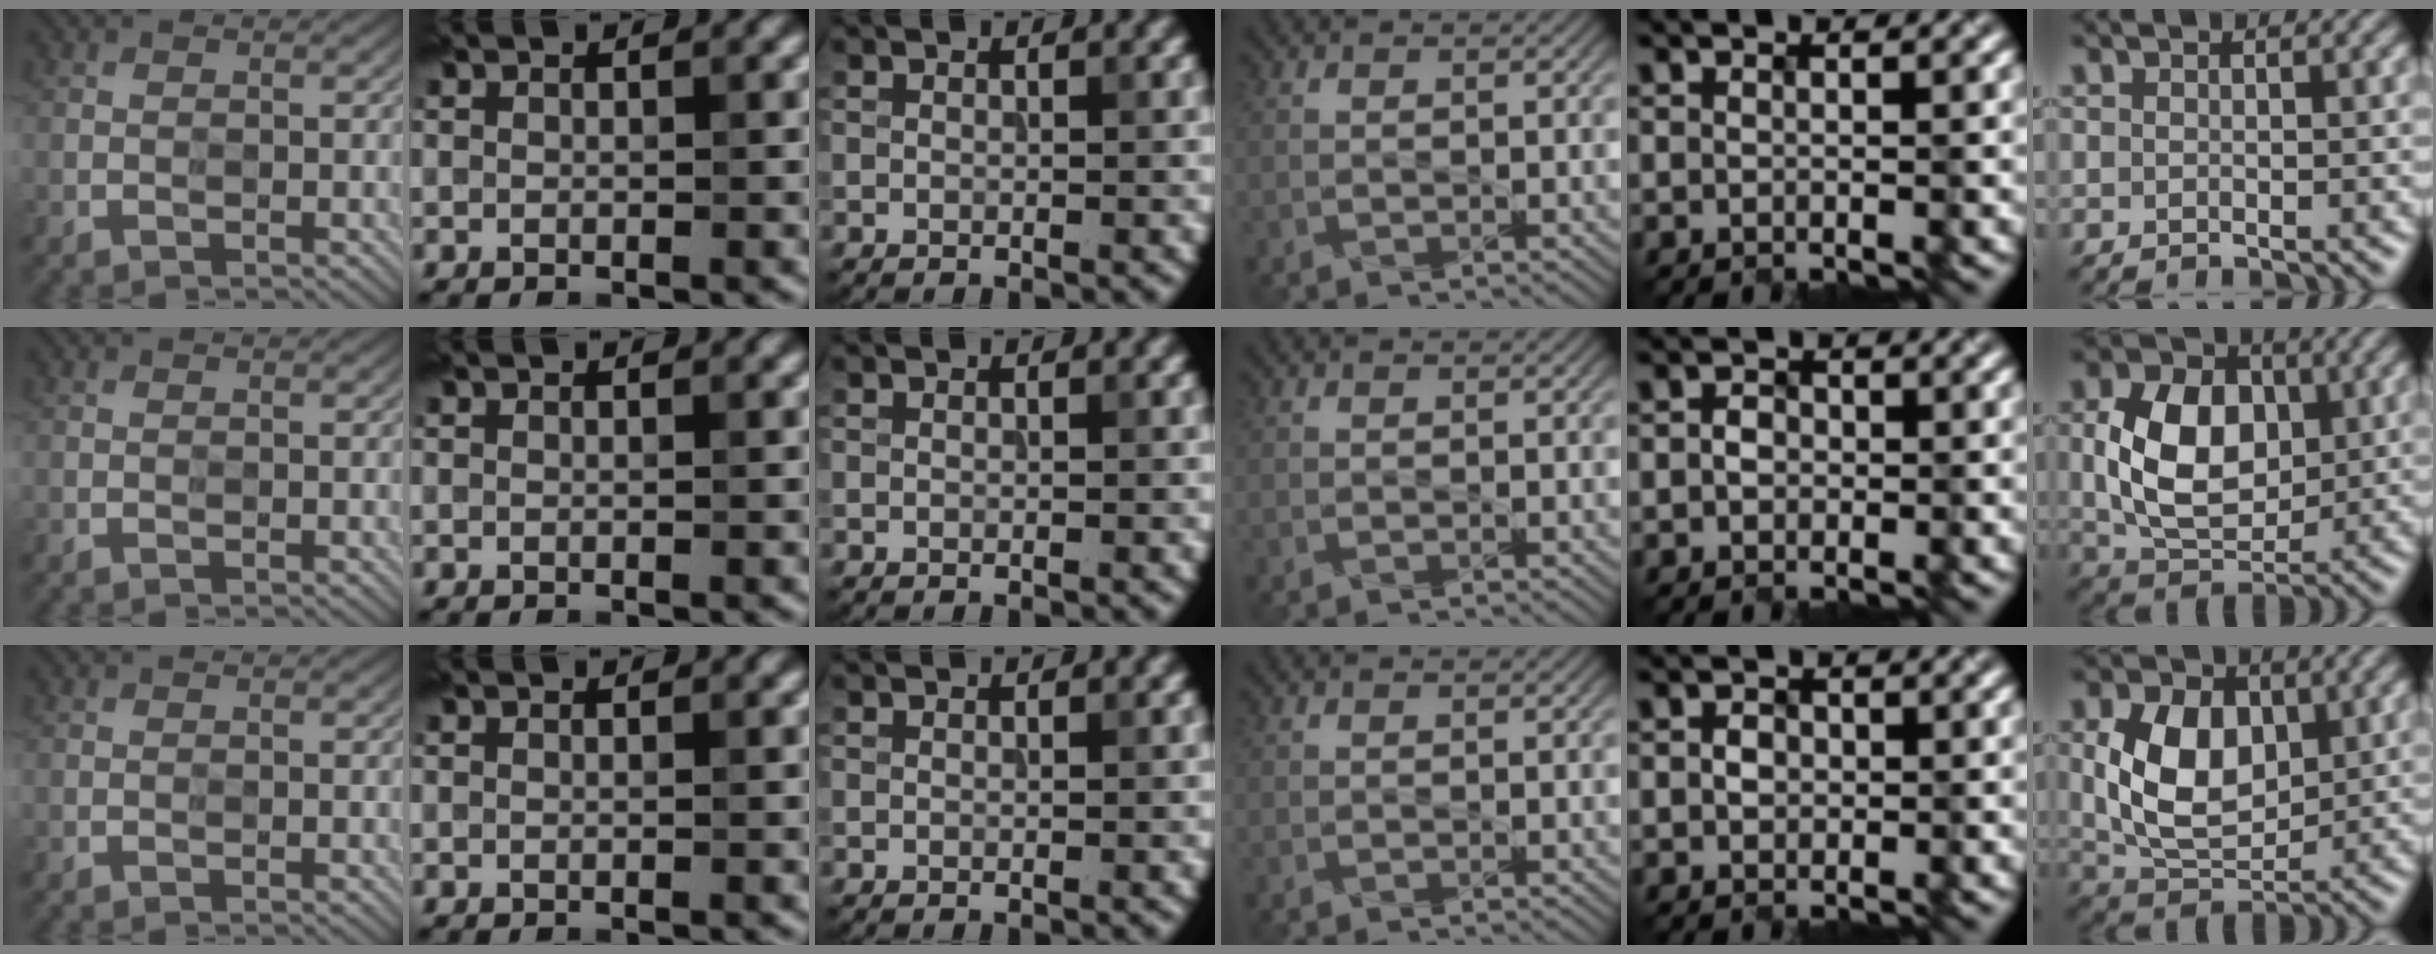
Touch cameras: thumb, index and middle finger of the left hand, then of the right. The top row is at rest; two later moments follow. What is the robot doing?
{"motion": "extract", "object": "drawer"}